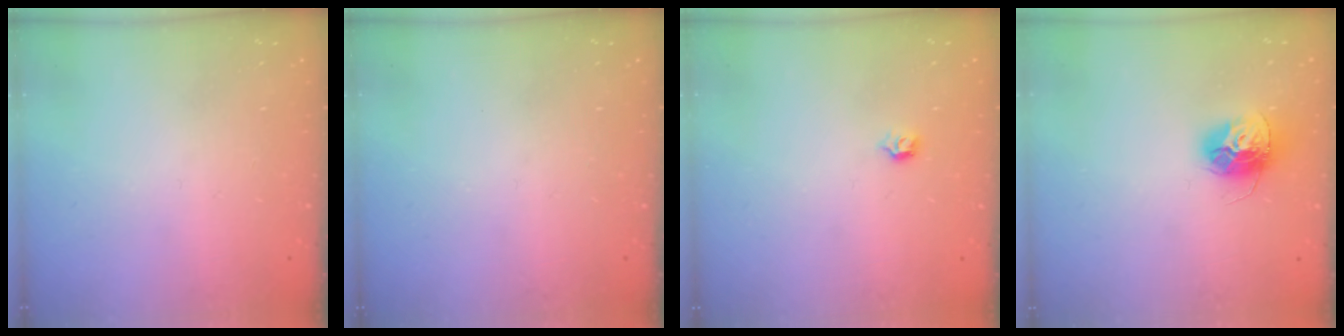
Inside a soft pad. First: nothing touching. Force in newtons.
{"total": 0.0}
{"total": 3.4, "press": 3.3, "slide": 0.7}
{"total": 14.0, "press": 13.9, "slide": 1.1}